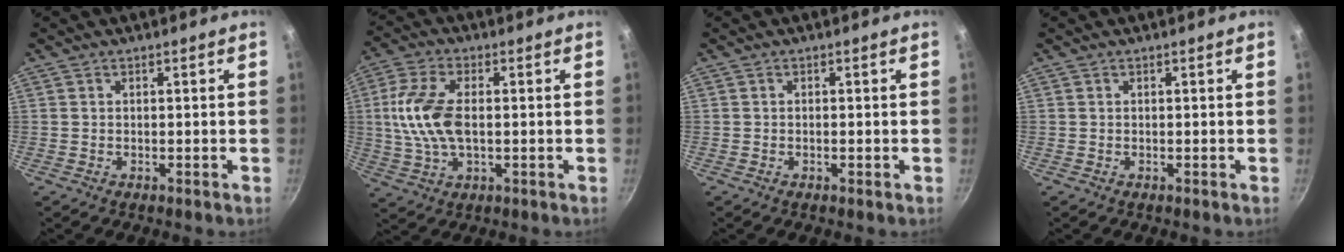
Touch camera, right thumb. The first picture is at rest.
{"total": 11.5, "force": [0.5, 6.0, 9.7], "torque": [-0.198, 0.011, 0.002]}
{"total": 0.6, "force": [-0.2, 0.3, 0.5], "torque": [-0.010, 0.003, -0.005]}
{"total": 0.0}